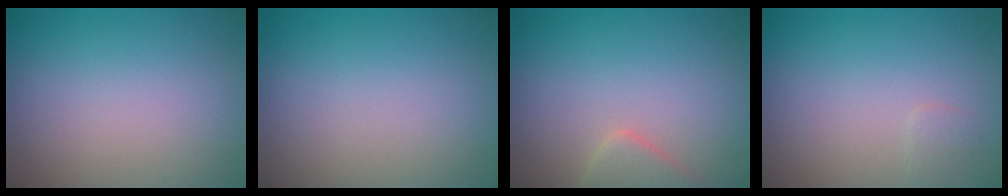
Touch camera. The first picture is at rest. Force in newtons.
{"total": 0.0}
{"total": 2.1, "press": 2.1, "slide": 0.2}
{"total": 0.6, "press": 0.6, "slide": 0.0}